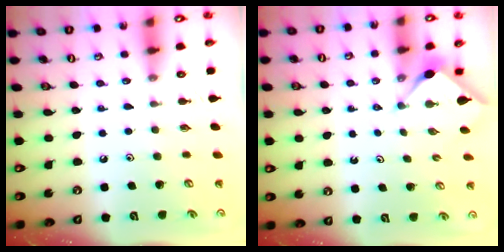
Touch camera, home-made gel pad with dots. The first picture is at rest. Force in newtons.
{"total": 3.0, "press": 3.0, "slide": 0.3}